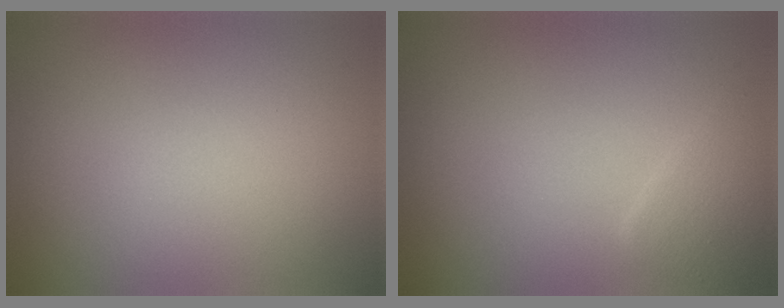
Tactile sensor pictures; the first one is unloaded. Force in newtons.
{"total": 1.8, "press": 1.8, "slide": 0.1}